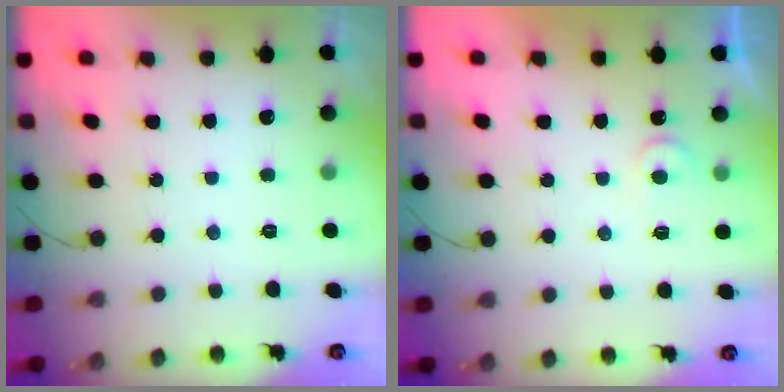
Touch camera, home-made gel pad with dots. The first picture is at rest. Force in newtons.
{"total": 4.0, "press": 3.9, "slide": 0.3}